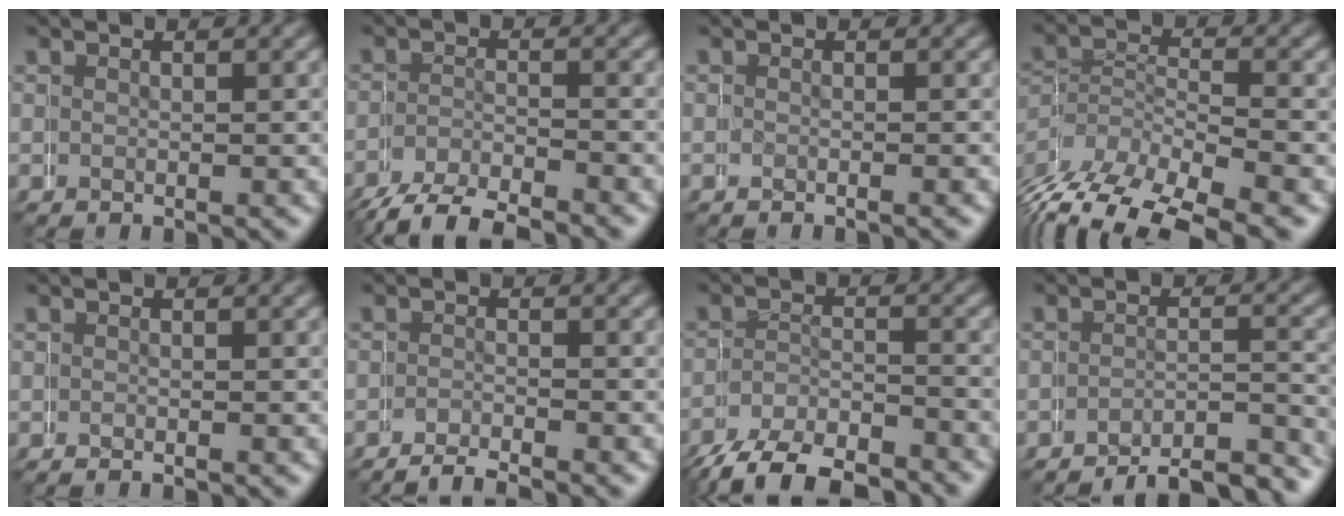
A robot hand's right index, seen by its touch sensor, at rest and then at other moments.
{"total": 4.9, "force": [-4.1, 2.4, 1.1], "torque": [-0.028, -0.012, -0.062]}
{"total": 0.9, "force": [-0.4, -0.7, -0.5], "torque": [0.013, 0.002, -0.008]}
{"total": 6.2, "force": [-3.6, 3.8, 3.3], "torque": [-0.070, -0.014, -0.050]}
{"total": 0.6, "force": [-0.5, -0.3, -0.1], "torque": [0.005, 0.002, -0.008]}
{"total": 5.1, "force": [-4.8, 1.5, 0.3], "torque": [0.005, -0.012, -0.070]}
{"total": 6.1, "force": [-5.4, 2.8, 1.0], "torque": [-0.021, -0.008, -0.083]}
{"total": 9.7, "force": [-9.2, 2.4, 1.9], "torque": [-0.011, -0.018, -0.135]}